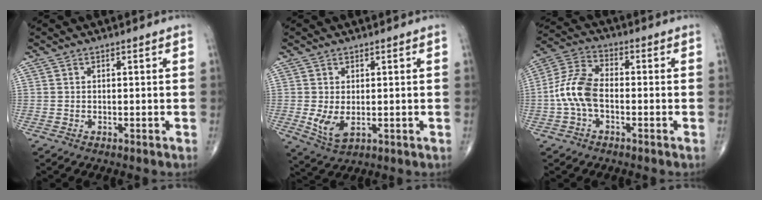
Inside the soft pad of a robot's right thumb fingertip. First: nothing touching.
{"total": 4.9, "force": [-0.3, 2.8, 4.1], "torque": [-0.082, -0.011, 0.006]}
{"total": 9.4, "force": [-1.7, 5.4, 7.5], "torque": [-0.161, 0.031, -0.043]}